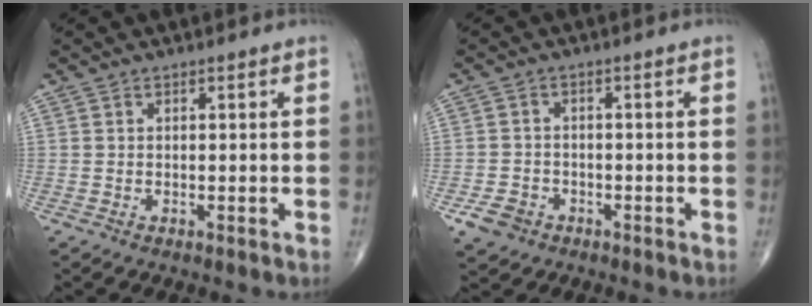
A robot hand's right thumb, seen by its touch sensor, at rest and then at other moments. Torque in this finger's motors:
{"motor_torque": [2.71, 2.21, 0.29, -0.66, 0.00]}